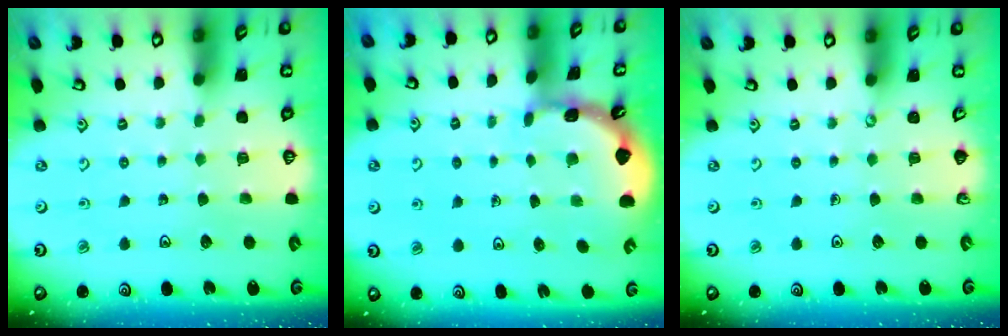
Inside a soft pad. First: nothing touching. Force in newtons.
{"total": 1.8, "press": 1.8, "slide": 0.1}
{"total": 0.0}